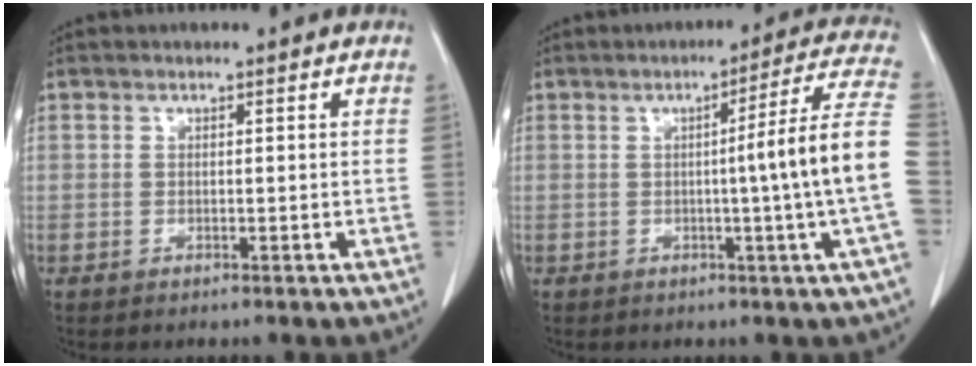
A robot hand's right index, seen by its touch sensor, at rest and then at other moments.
{"total": 11.8, "force": [-1.2, -2.7, 11.4], "torque": [-0.145, 0.000, -0.019]}